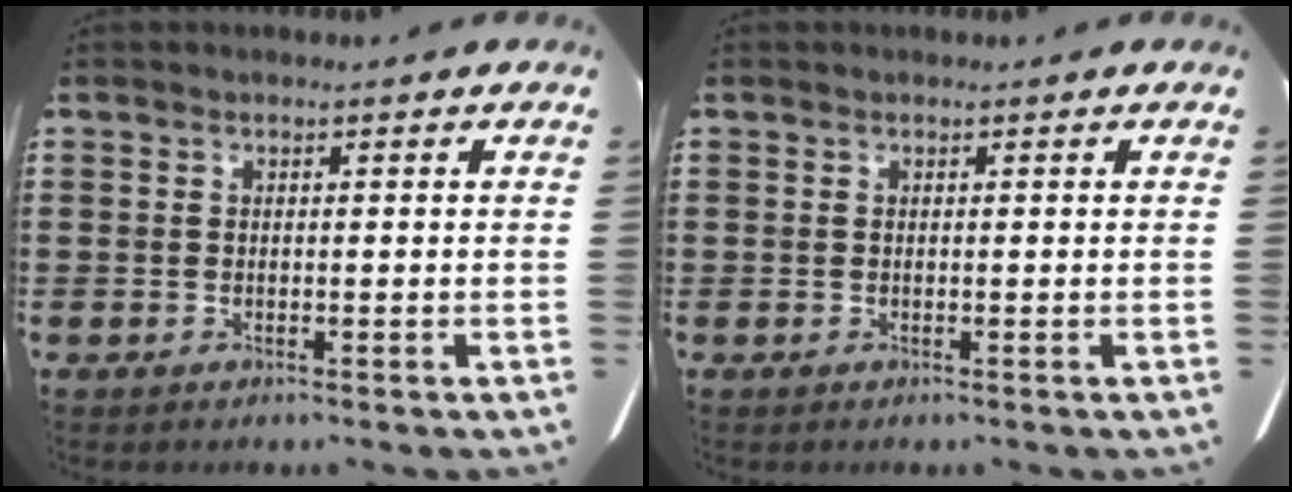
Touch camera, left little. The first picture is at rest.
{"total": 0.0}